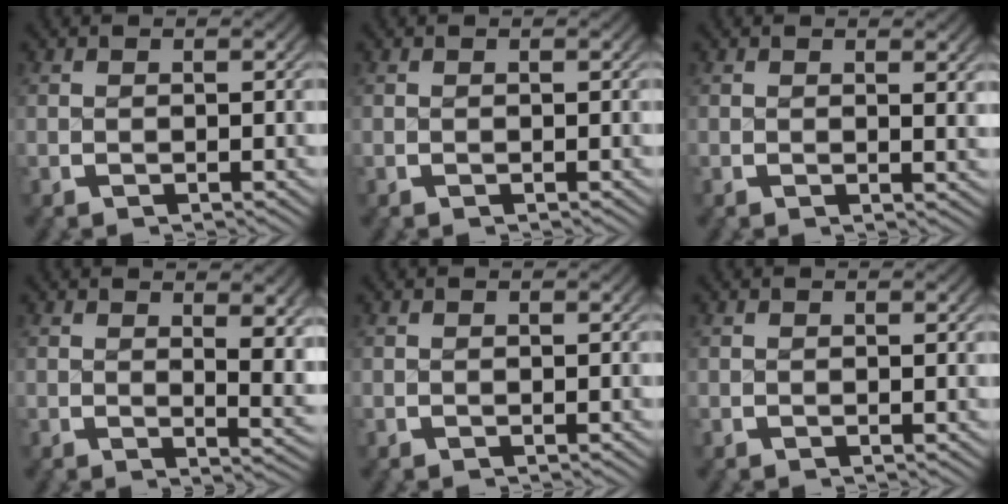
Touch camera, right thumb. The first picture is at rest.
{"total": 0.0}
{"total": 1.2, "force": [0.7, 0.2, 1.0], "torque": [-0.010, -0.002, 0.010]}
{"total": 3.9, "force": [1.4, 1.3, 3.3], "torque": [-0.032, -0.011, 0.023]}
{"total": 0.0}
{"total": 0.0}